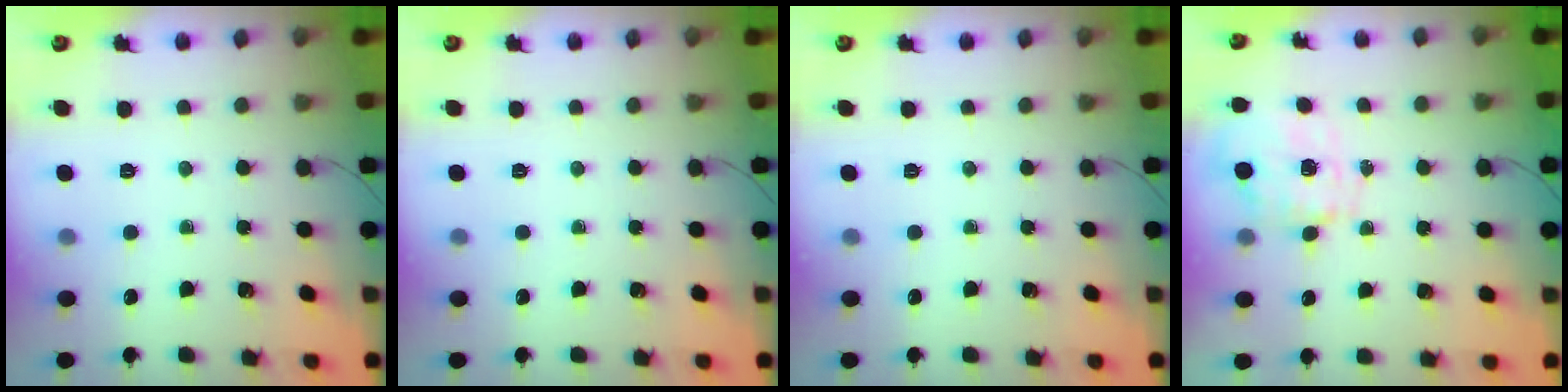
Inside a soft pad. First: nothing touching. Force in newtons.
{"total": 0.0}
{"total": 0.0}
{"total": 8.5, "press": 8.4, "slide": 1.4}